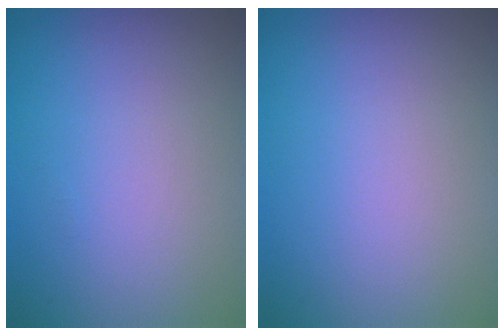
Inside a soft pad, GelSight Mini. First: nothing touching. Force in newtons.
{"total": 0.0}